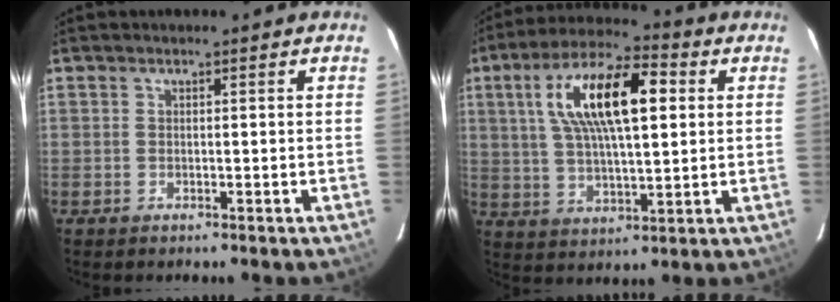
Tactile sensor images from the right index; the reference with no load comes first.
{"total": 16.6, "force": [4.5, 5.9, 14.9], "torque": [-0.270, 0.028, 0.076]}